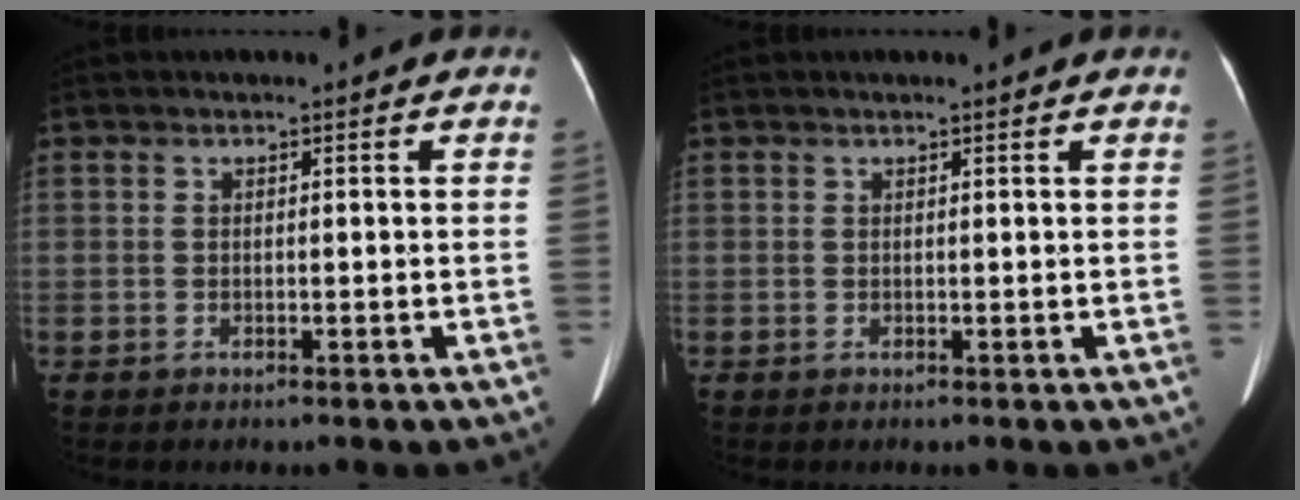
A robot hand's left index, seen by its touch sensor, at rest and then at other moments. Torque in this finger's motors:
{"motor_torque": [-0.13, 0.21, -0.44, -0.05]}